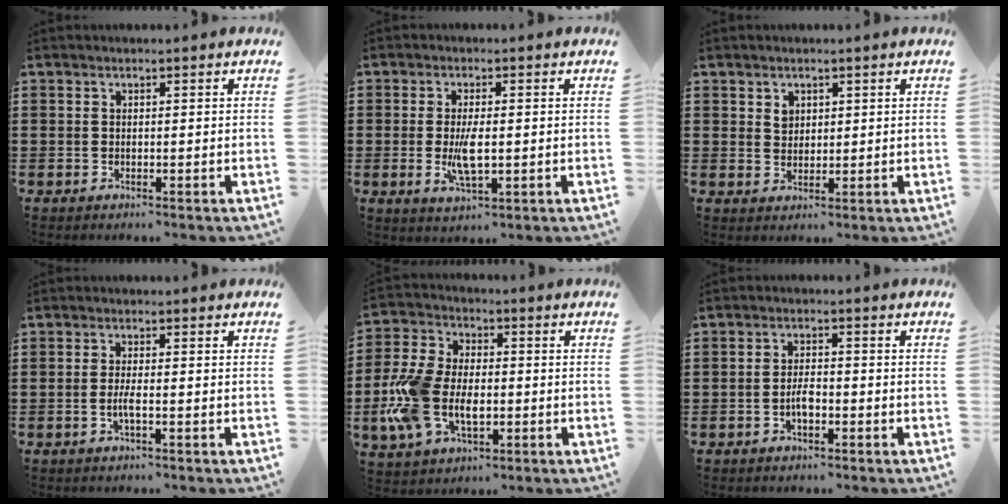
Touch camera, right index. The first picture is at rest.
{"total": 5.3, "force": [-0.4, 1.8, 4.9], "torque": [-0.107, -0.007, -0.014]}
{"total": 2.0, "force": [1.2, 1.5, 0.6], "torque": [-0.016, 0.006, 0.022]}
{"total": 2.4, "force": [-0.8, 0.3, 2.2], "torque": [-0.054, -0.006, -0.019]}
{"total": 10.2, "force": [-2.3, 6.3, 7.7], "torque": [-0.194, -0.003, -0.045]}
{"total": 2.7, "force": [-1.1, 1.2, 2.2], "torque": [-0.050, 0.002, -0.022]}